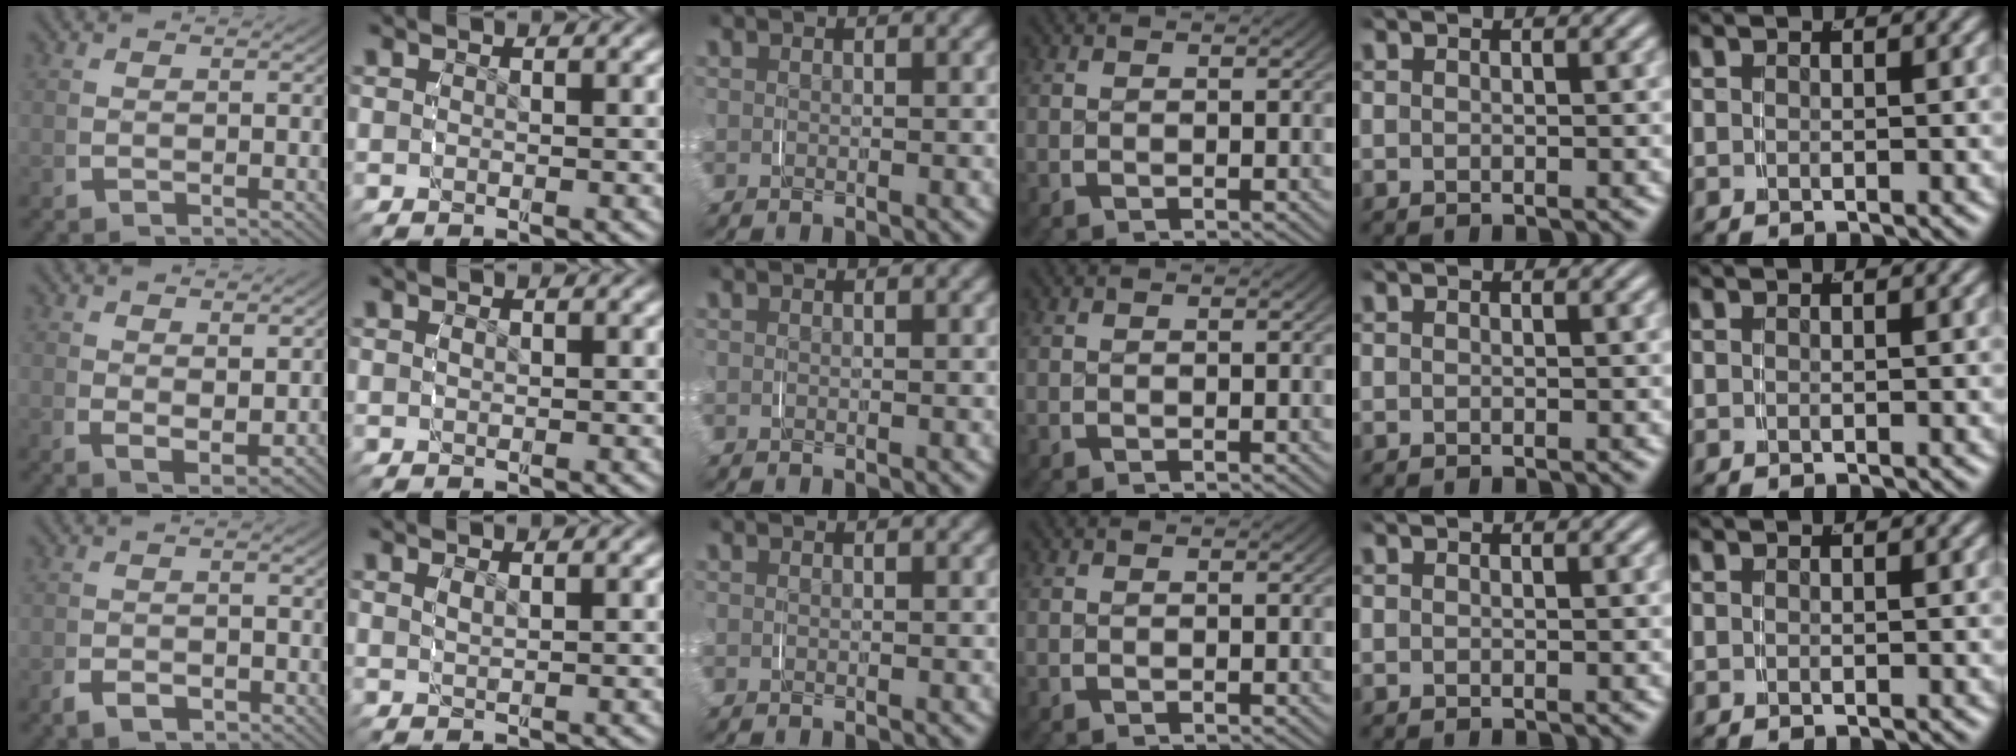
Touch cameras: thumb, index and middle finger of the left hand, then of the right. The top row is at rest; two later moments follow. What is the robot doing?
{"motion": "grasp_and_lifting", "object": "pen bag"}